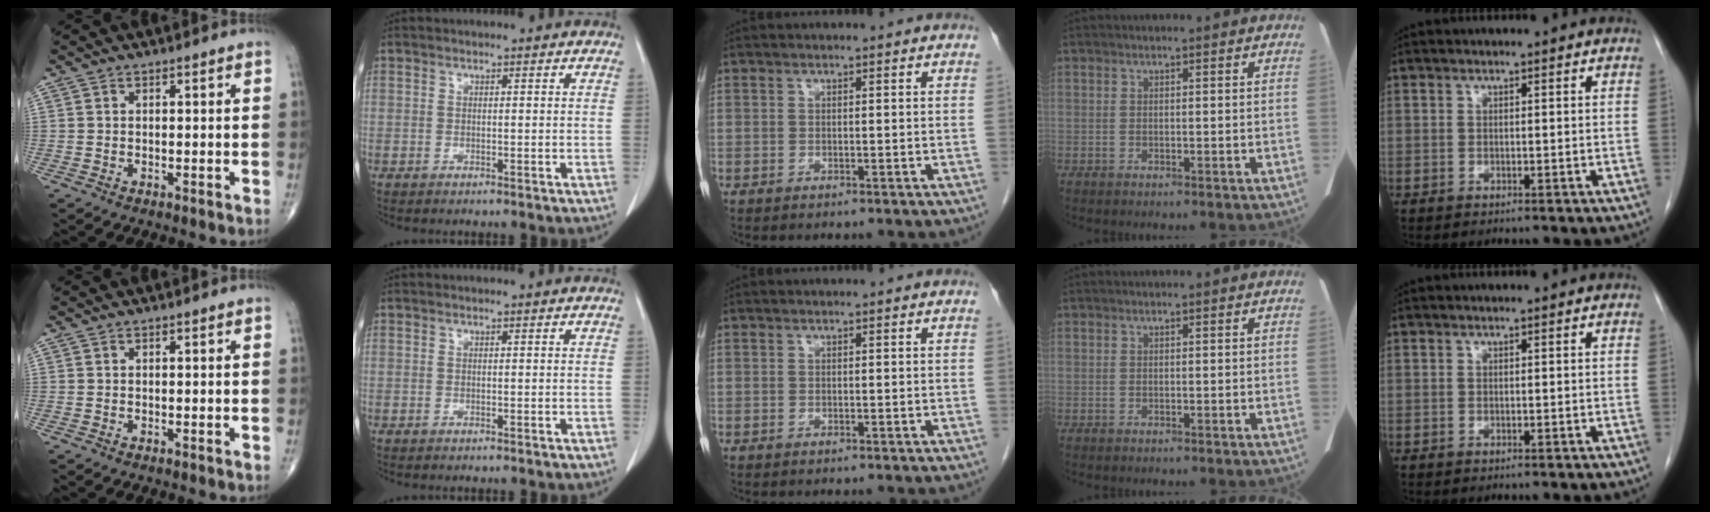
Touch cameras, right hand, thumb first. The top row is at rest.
{}